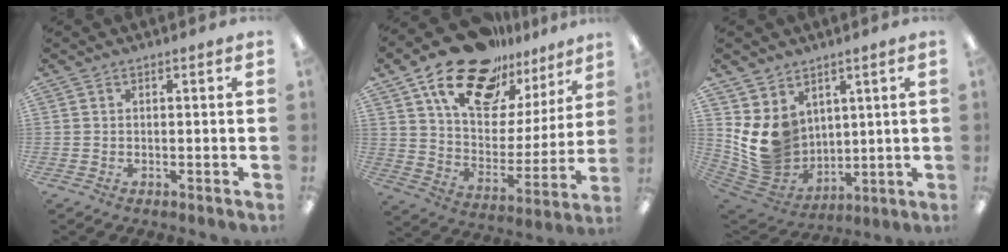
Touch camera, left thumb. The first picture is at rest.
{"total": 22.2, "force": [15.7, 11.2, 11.1], "torque": [-0.184, -0.094, 0.279]}
{"total": 12.0, "force": [4.1, 10.2, 4.9], "torque": [-0.122, -0.037, 0.087]}